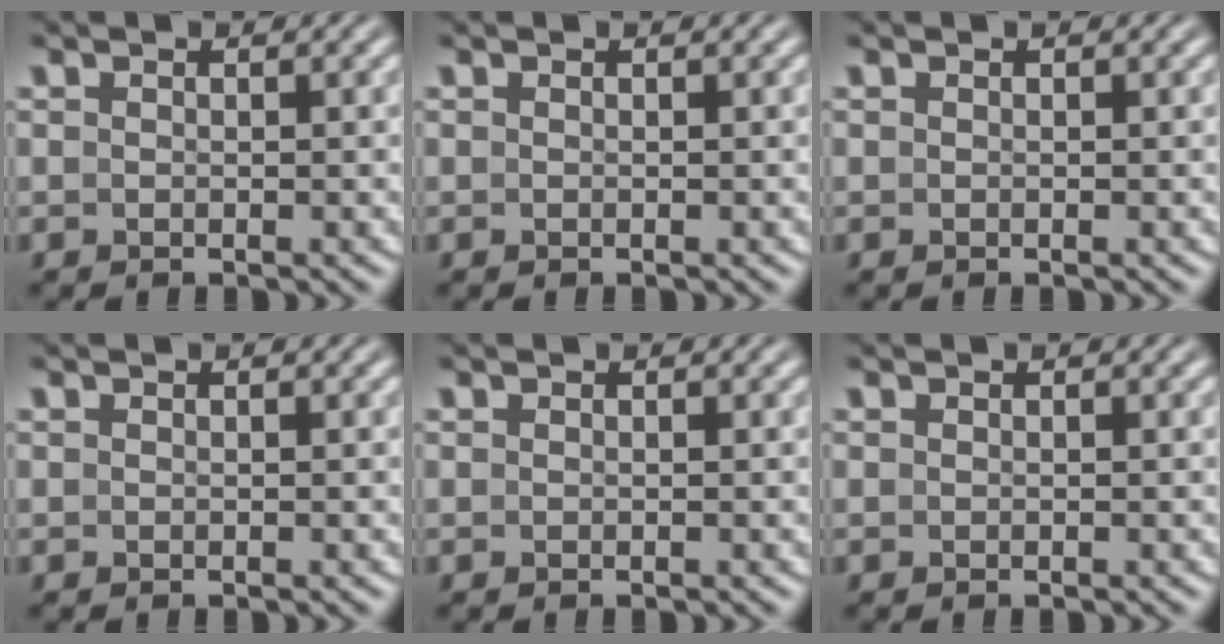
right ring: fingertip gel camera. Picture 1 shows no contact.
{"total": 0.0}
{"total": 0.0}
{"total": 0.0}
{"total": 0.0}
{"total": 0.0}